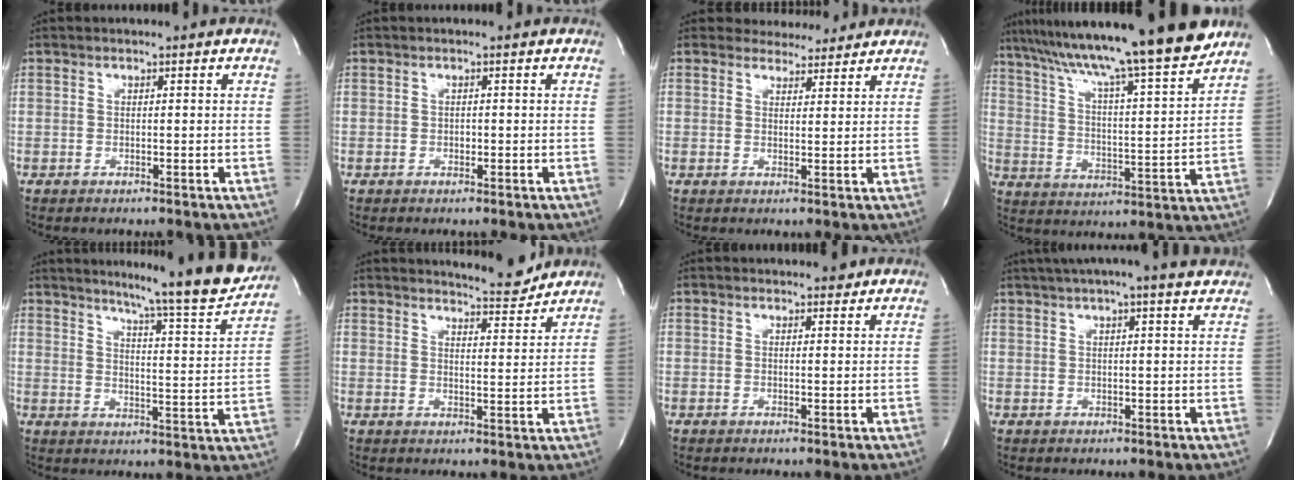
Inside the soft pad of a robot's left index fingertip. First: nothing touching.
{"total": 0.7, "force": [-0.5, 0.4, 0.3], "torque": [-0.002, -0.002, -0.010]}
{"total": 4.0, "force": [3.7, 1.6, 0.0], "torque": [0.003, -0.001, 0.047]}
{"total": 21.9, "force": [18.2, -0.4, 12.1], "torque": [-0.204, -0.011, 0.280]}
{"total": 16.3, "force": [14.6, -0.7, 7.4], "torque": [-0.104, -0.062, 0.180]}
{"total": 5.3, "force": [5.2, 0.1, 0.6], "torque": [-0.017, -0.025, 0.071]}
{"total": 2.1, "force": [1.8, 0.8, 0.7], "torque": [-0.010, -0.003, 0.018]}
{"total": 11.2, "force": [9.6, 0.4, 5.8], "torque": [-0.097, 0.023, 0.116]}